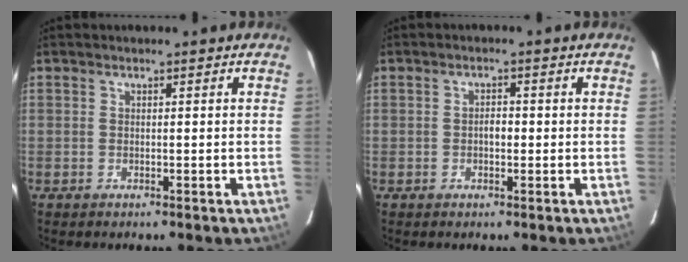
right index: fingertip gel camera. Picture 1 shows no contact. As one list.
[{"total": 1.7, "force": [-0.3, 0.8, 1.5], "torque": [-0.023, 0.004, -0.005]}]